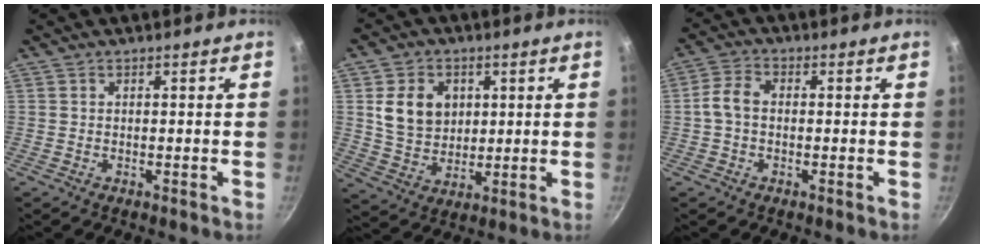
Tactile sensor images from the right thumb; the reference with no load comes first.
{"total": 10.2, "force": [2.6, 8.1, 5.6], "torque": [-0.064, -0.013, 0.056]}
{"total": 4.8, "force": [-0.4, 3.3, 3.5], "torque": [-0.068, 0.017, -0.015]}